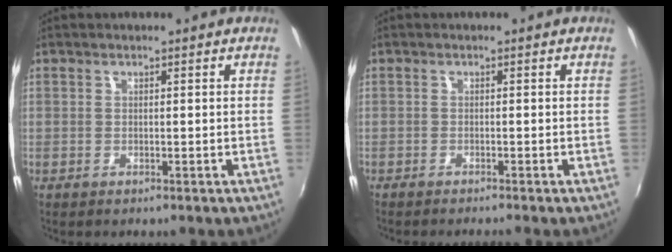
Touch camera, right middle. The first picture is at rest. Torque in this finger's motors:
{"motor_torque": [0.08, -0.09, 0.04, 0.05]}